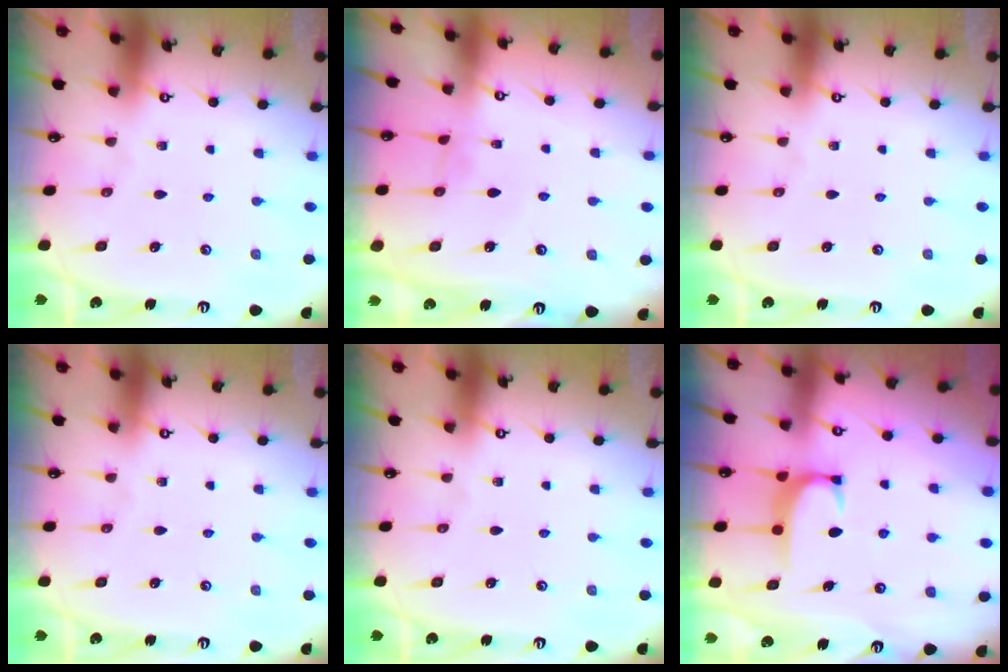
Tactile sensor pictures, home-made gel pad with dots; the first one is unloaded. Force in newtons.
{"total": 1.4, "press": 1.3, "slide": 0.2}
{"total": 0.0}
{"total": 0.0}
{"total": 0.0}
{"total": 1.8, "press": 1.7, "slide": 0.5}